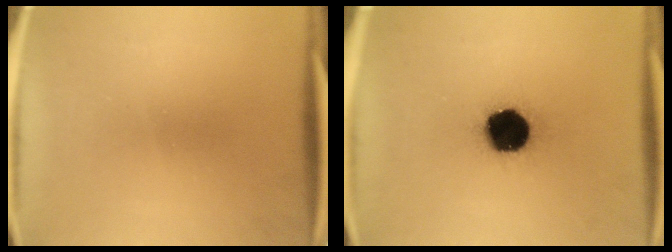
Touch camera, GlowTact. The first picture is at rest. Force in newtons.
{"total": 17.5}